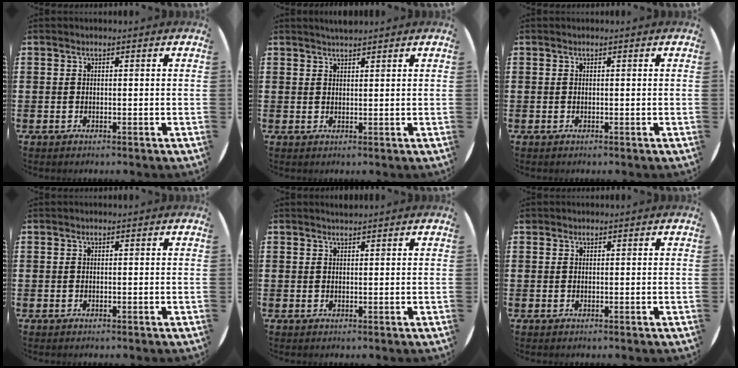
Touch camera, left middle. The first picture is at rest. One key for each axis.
{"total": 1.6, "fx": 1.6, "fy": 0.0, "fz": 0.2, "tx": -0.004, "ty": 0.001, "tz": 0.030}
{"total": 0.0}
{"total": 0.0}
{"total": 0.8, "fx": 0.8, "fy": -0.1, "fz": 0.0, "tx": 0.000, "ty": 0.000, "tz": 0.017}
{"total": 0.0}